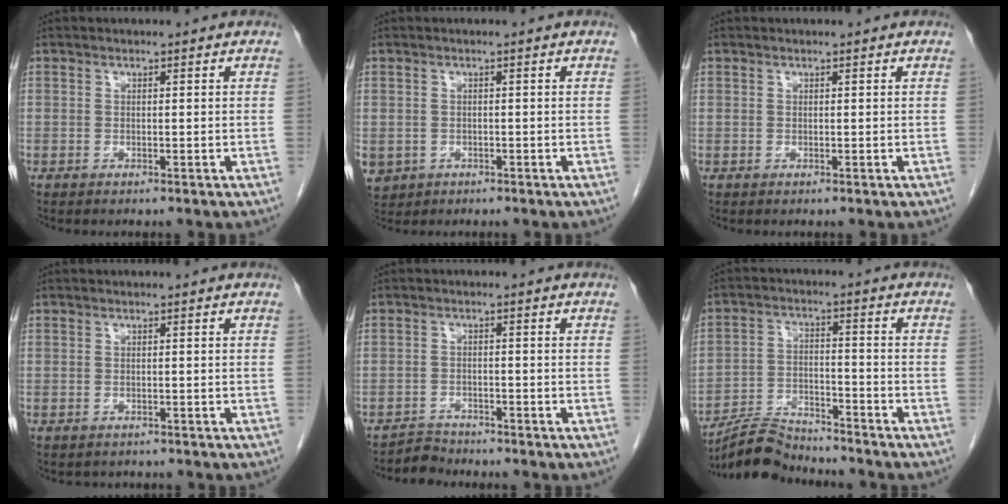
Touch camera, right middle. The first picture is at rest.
{"total": 5.1, "force": [-2.3, 4.4, 1.4], "torque": [-0.035, -0.002, -0.034]}
{"total": 0.0}
{"total": 1.6, "force": [-1.4, 0.8, 0.2], "torque": [-0.011, -0.002, -0.018]}
{"total": 2.6, "force": [-2.3, 0.4, -1.0], "torque": [0.020, -0.007, -0.042]}
{"total": 8.1, "force": [-8.0, 0.9, 0.9], "torque": [-0.020, -0.002, -0.146]}